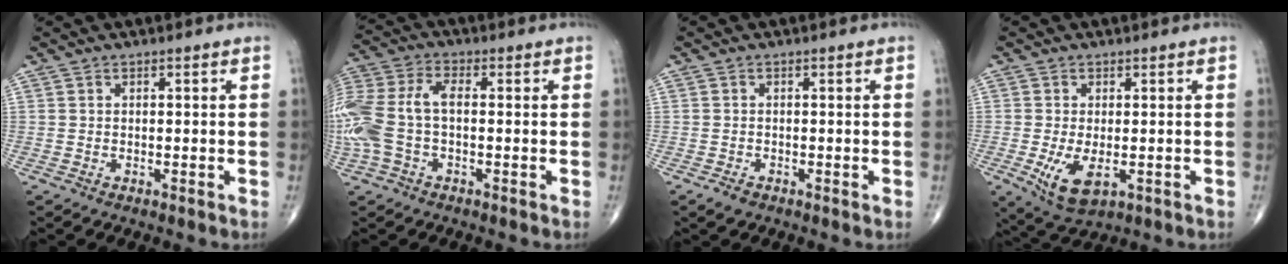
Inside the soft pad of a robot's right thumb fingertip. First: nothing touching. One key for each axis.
{"total": 14.3, "fx": -1.4, "fy": 8.1, "fz": 11.7, "tx": -0.295, "ty": 0.027, "tz": -0.026}
{"total": 1.7, "fx": -1.2, "fy": 1.0, "fz": 0.8, "tx": -0.012, "ty": 0.001, "tz": -0.021}
{"total": 6.8, "fx": -1.8, "fy": 3.4, "fz": 5.6, "tx": -0.107, "ty": -0.014, "tz": -0.023}